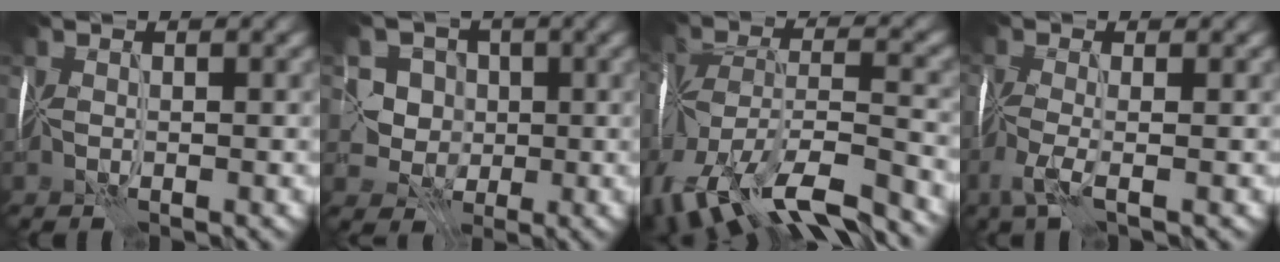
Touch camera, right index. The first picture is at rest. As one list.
[{"total": 3.9, "force": [0.5, 3.8, 0.8], "torque": [-0.011, 0.016, -0.006]}, {"total": 12.5, "force": [-9.0, 4.4, 7.5], "torque": [-0.172, -0.003, -0.138]}, {"total": 3.0, "force": [-1.7, 0.9, 2.4], "torque": [-0.059, -0.003, -0.045]}]